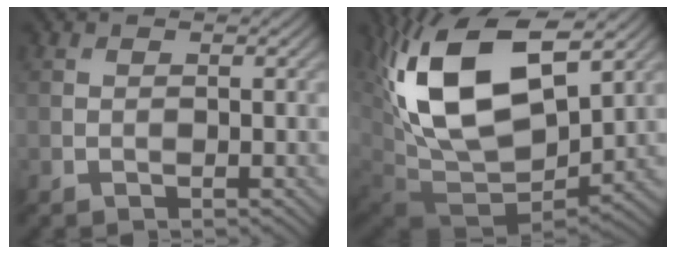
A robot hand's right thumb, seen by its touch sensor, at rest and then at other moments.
{"total": 17.6, "force": [5.7, 9.7, 13.6], "torque": [-0.294, 0.005, 0.113]}